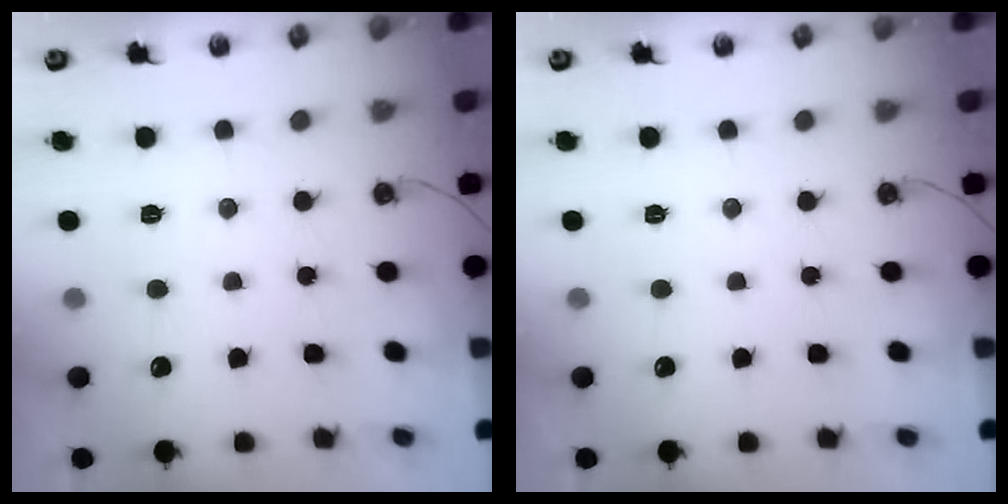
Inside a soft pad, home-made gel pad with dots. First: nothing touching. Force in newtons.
{"total": 0.0}